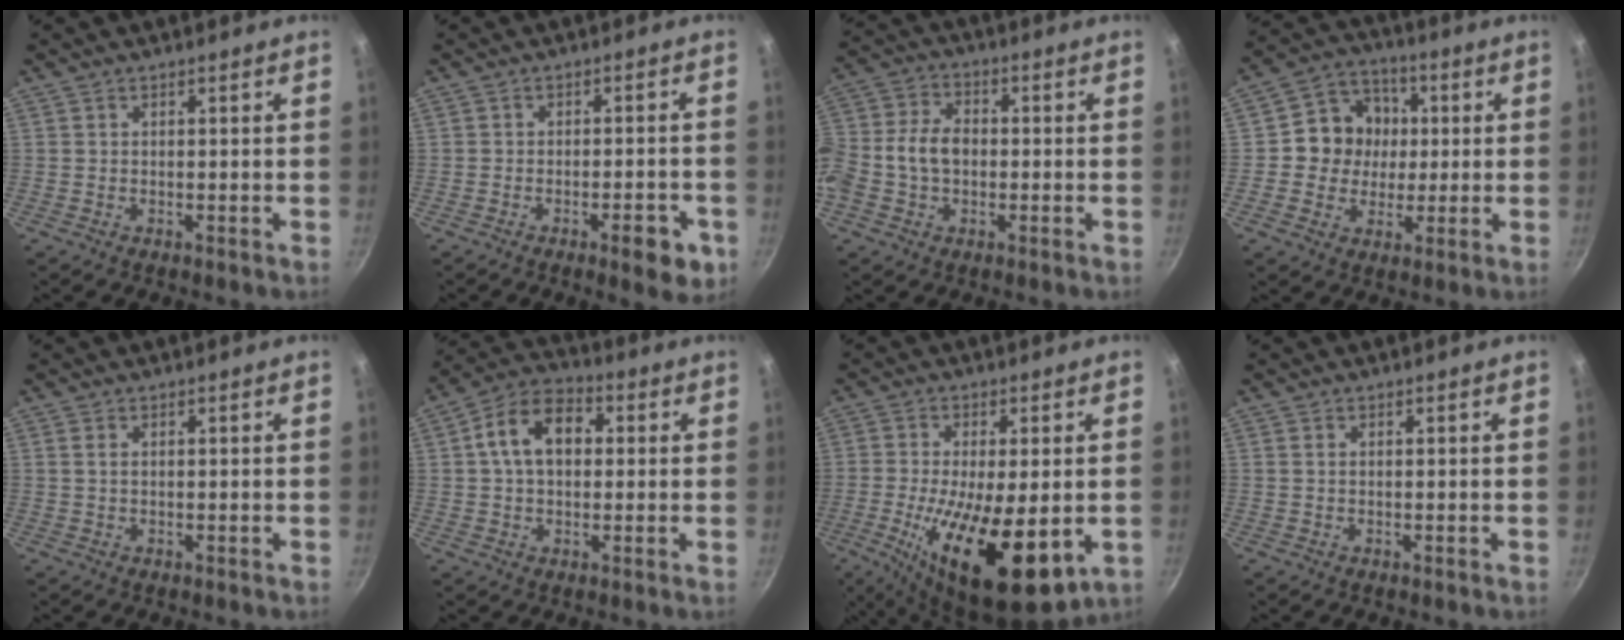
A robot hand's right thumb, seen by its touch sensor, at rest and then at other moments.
{"total": 6.8, "force": [-3.1, 2.4, 5.6], "torque": [-0.051, 0.019, -0.033]}
{"total": 12.3, "force": [-1.5, 9.0, 8.3], "torque": [-0.155, 0.039, -0.043]}
{"total": 10.9, "force": [0.8, 10.0, 4.1], "torque": [-0.025, 0.015, -0.003]}
{"total": 1.2, "force": [0.2, 0.8, 0.9], "torque": [-0.017, 0.002, 0.003]}
{"total": 11.4, "force": [1.7, 7.8, 8.2], "torque": [-0.112, 0.026, 0.012]}
{"total": 17.8, "force": [-3.8, 6.7, 16.1], "torque": [-0.279, -0.015, -0.057]}
{"total": 0.7, "force": [0.1, 0.4, 0.5], "torque": [-0.009, 0.002, 0.002]}